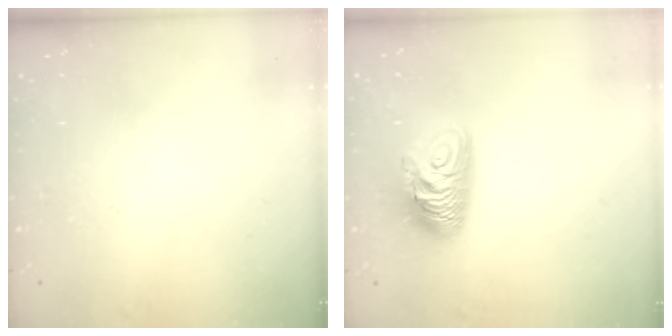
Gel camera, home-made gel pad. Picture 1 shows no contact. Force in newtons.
{"total": 10.7, "press": 10.7, "slide": 1.0}